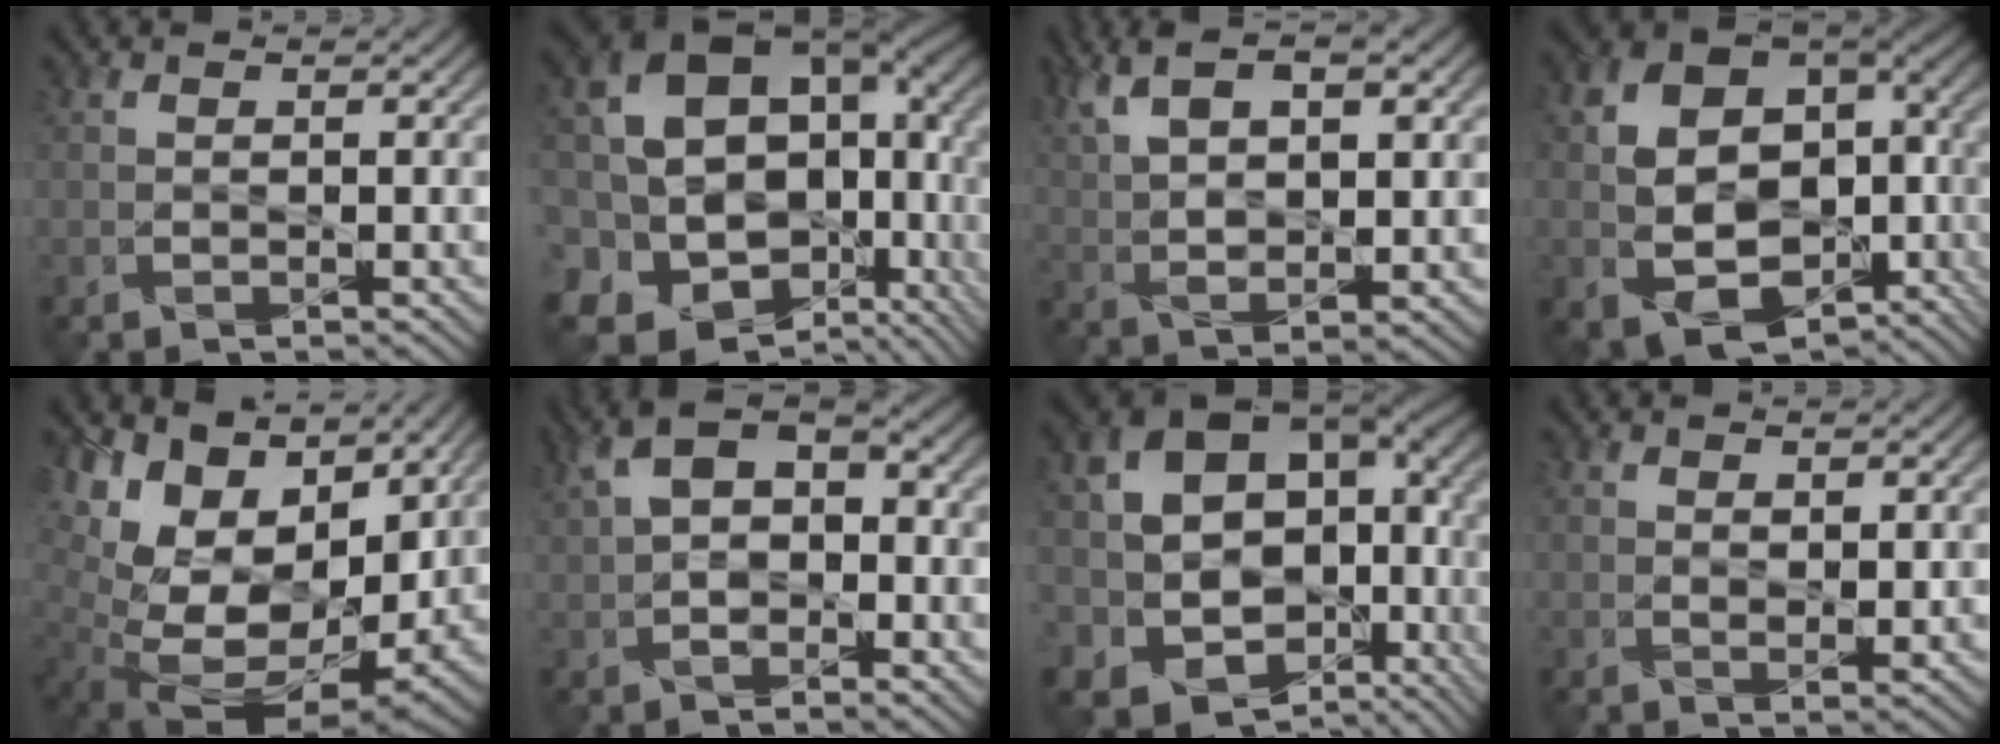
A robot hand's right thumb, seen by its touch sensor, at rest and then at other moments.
{"total": 19.2, "force": [1.4, 13.4, 13.7], "torque": [-0.283, -0.030, 0.084]}
{"total": 10.8, "force": [5.2, 4.1, 8.5], "torque": [-0.178, 0.007, 0.088]}
{"total": 13.8, "force": [-1.0, 9.8, 9.6], "torque": [-0.185, -0.036, 0.002]}
{"total": 15.4, "force": [4.1, 10.6, 10.4], "torque": [-0.200, -0.005, 0.102]}
{"total": 9.2, "force": [0.6, 5.5, 7.3], "torque": [-0.133, 0.005, 0.003]}
{"total": 16.7, "force": [-1.2, 13.0, 10.4], "torque": [-0.210, -0.044, 0.038]}
{"total": 1.6, "force": [1.0, 0.7, 1.1], "torque": [-0.022, -0.008, 0.021]}